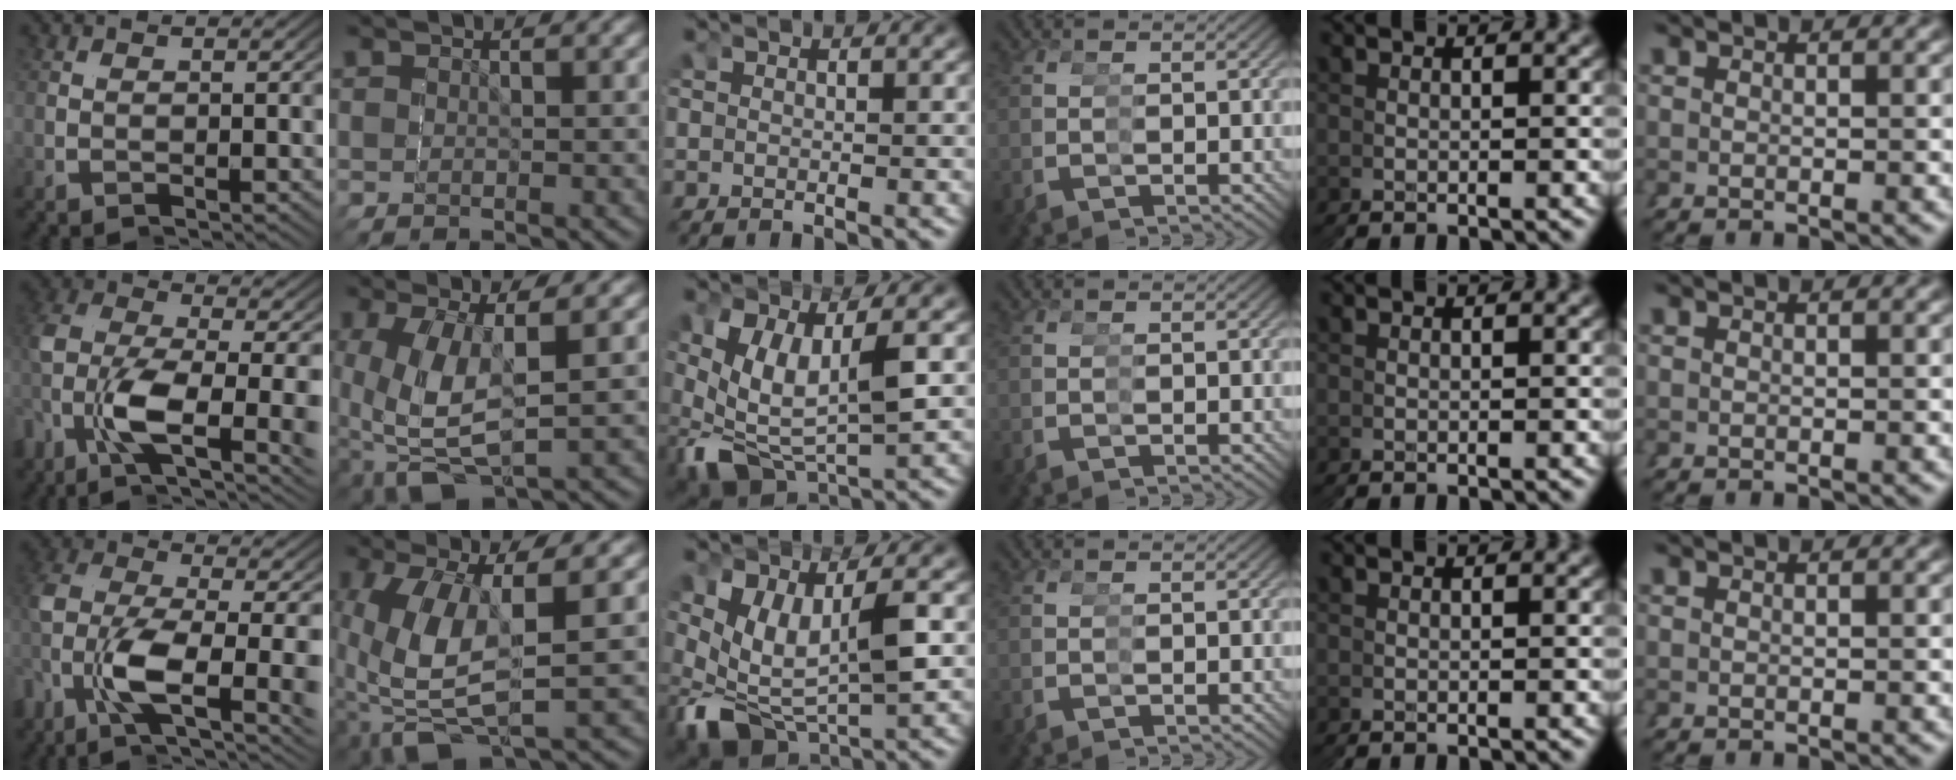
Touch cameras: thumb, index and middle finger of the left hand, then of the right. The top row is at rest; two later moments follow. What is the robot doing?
{"motion": "grasp_and_lifting", "object": "stress ball aka squeeze ball"}